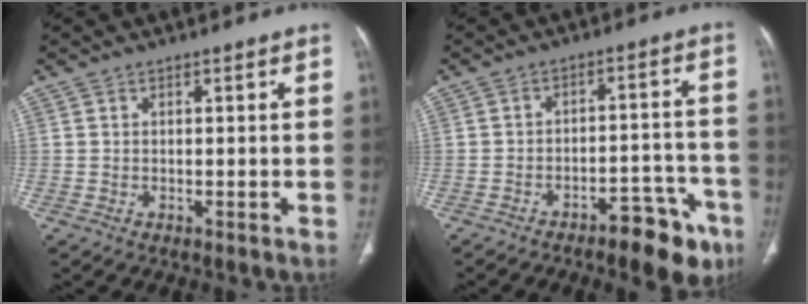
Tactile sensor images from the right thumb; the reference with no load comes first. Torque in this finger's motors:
{"motor_torque": [1.03, 0.98, 0.20, -0.26, 0.26]}